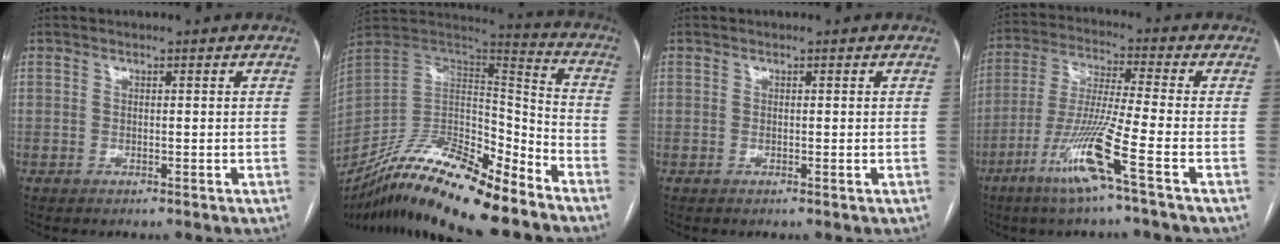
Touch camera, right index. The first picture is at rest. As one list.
[{"total": 21.8, "force": [-17.0, 4.3, 12.9], "torque": [-0.252, 0.001, -0.310]}, {"total": 0.0}, {"total": 11.8, "force": [-5.8, -1.6, 10.1], "torque": [-0.205, -0.023, -0.117]}]